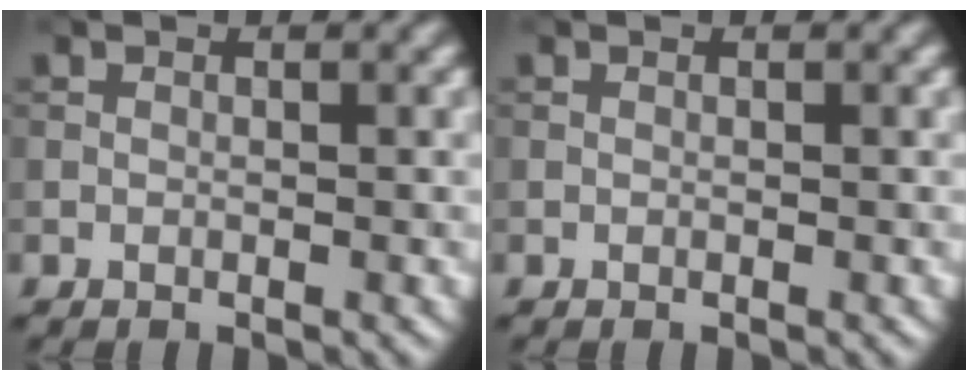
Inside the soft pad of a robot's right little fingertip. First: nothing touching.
{"total": 0.0}